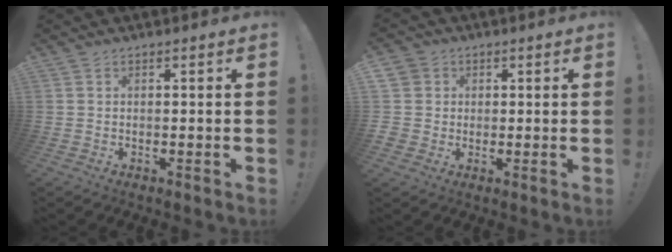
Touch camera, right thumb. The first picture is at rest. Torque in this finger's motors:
{"motor_torque": [1.29, 1.35, 0.54, -0.60, 0.06]}